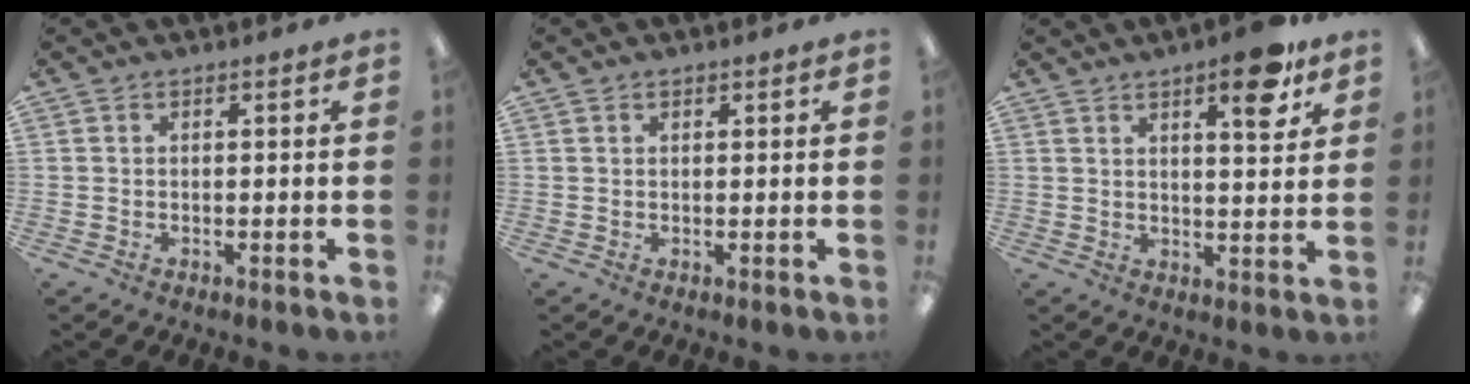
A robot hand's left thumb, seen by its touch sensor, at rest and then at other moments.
{"total": 0.8, "force": [0.6, 0.5, 0.3], "torque": [-0.007, 0.002, 0.011]}
{"total": 9.6, "force": [6.0, 2.7, 7.0], "torque": [-0.086, -0.032, 0.092]}